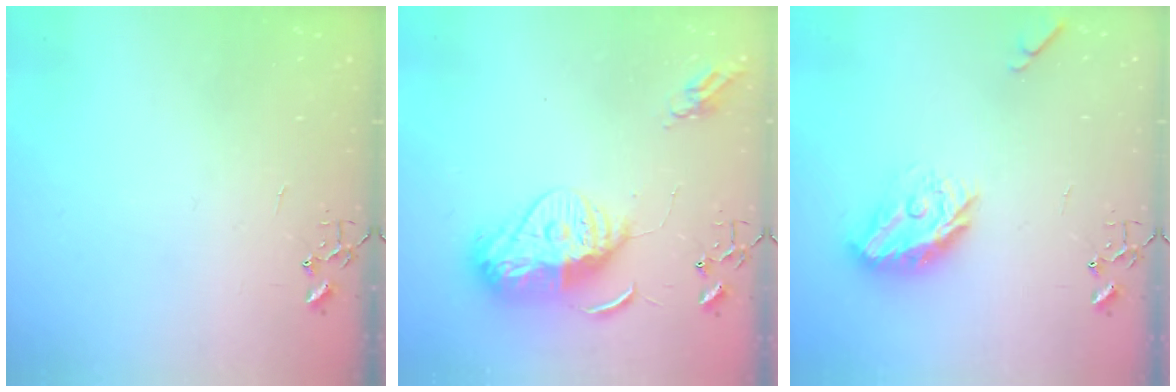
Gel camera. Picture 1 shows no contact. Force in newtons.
{"total": 14.4, "press": 14.3, "slide": 1.2}
{"total": 12.2, "press": 12.2, "slide": 0.7}